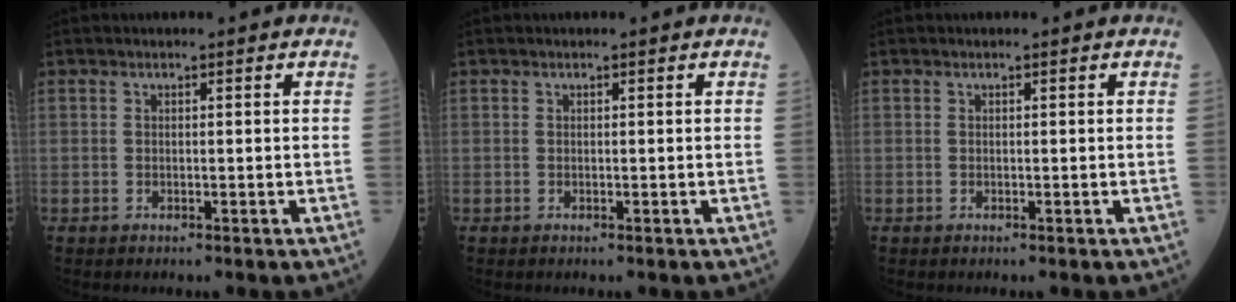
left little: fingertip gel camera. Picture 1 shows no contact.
{"total": 0.0}
{"total": 0.0}